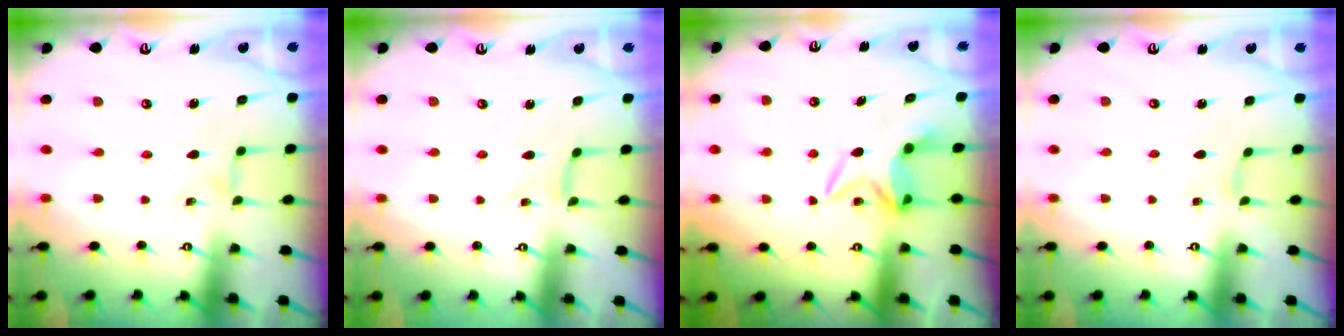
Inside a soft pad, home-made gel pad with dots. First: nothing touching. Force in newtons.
{"total": 0.0}
{"total": 6.6, "press": 6.6, "slide": 0.6}
{"total": 1.4, "press": 1.4, "slide": 0.3}